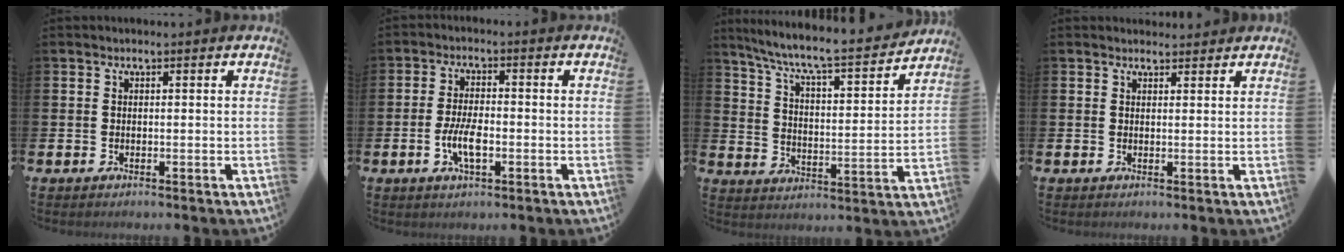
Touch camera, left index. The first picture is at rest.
{"total": 4.7, "force": [-1.2, 1.8, 4.2], "torque": [-0.083, 0.000, -0.026]}
{"total": 7.6, "force": [6.9, 0.5, 3.1], "torque": [-0.088, -0.055, 0.113]}
{"total": 1.4, "force": [1.4, 0.4, 0.0], "torque": [0.005, -0.002, 0.023]}